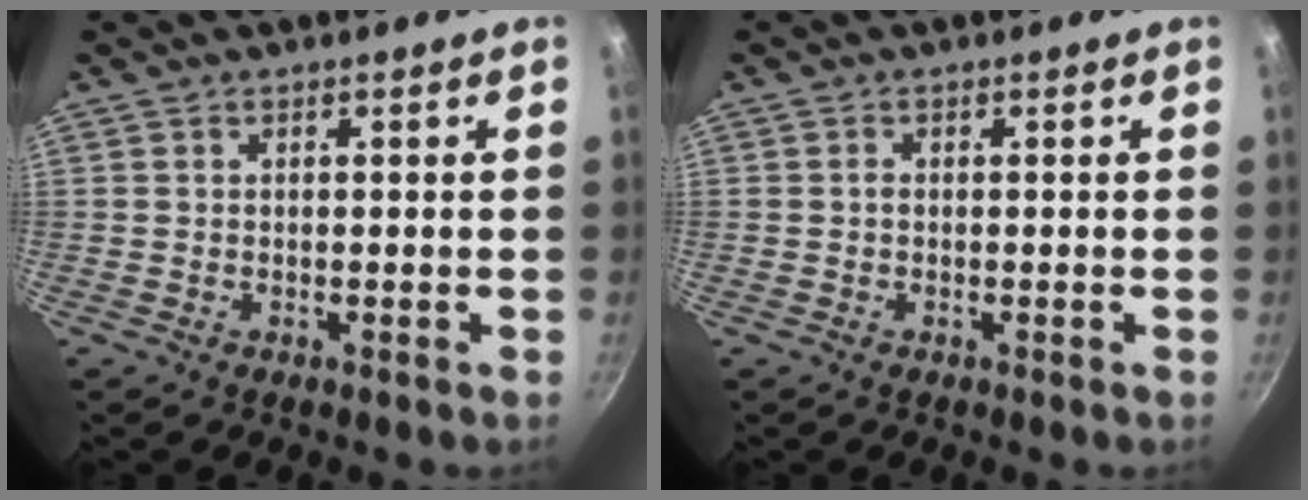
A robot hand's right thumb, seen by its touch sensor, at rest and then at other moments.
{"total": 0.6, "force": [-0.1, 0.5, 0.3], "torque": [-0.004, 0.004, -0.004]}